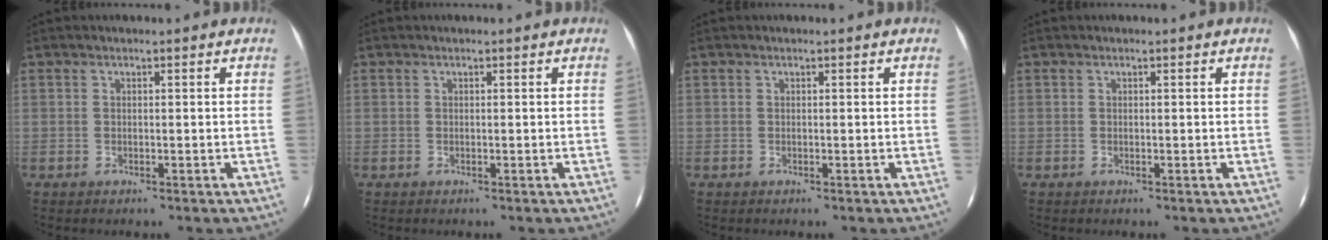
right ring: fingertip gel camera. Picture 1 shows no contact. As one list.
[{"total": 0.0}, {"total": 0.0}, {"total": 0.0}]